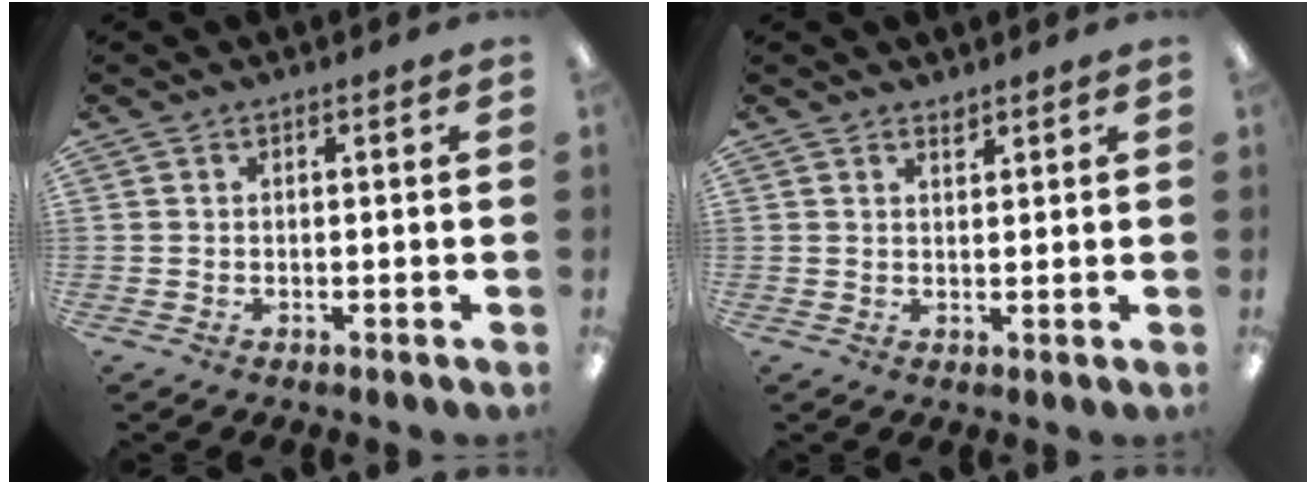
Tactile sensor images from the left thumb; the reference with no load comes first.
{"total": 1.6, "force": [1.5, 0.4, 0.2], "torque": [0.002, -0.007, 0.027]}